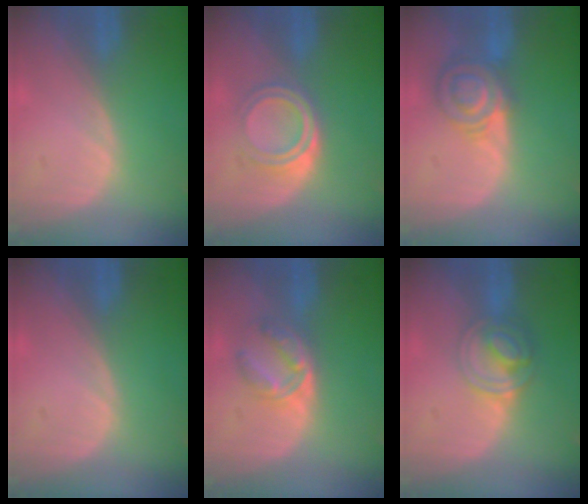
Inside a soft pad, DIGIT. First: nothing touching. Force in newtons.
{"total": 5.1, "press": 4.5, "slide": 2.4}
{"total": 6.8, "press": 6.5, "slide": 2.2}
{"total": 0.0}
{"total": 5.6, "press": 5.4, "slide": 1.4}
{"total": 6.3, "press": 5.4, "slide": 3.2}